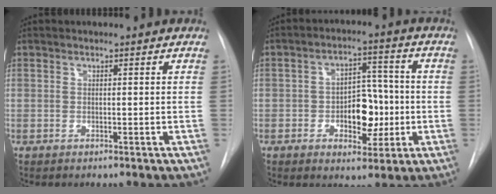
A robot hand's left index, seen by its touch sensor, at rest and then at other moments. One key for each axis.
{"total": 8.2, "fx": -1.5, "fy": 4.7, "fz": 6.6, "tx": -0.093, "ty": 0.019, "tz": -0.018}